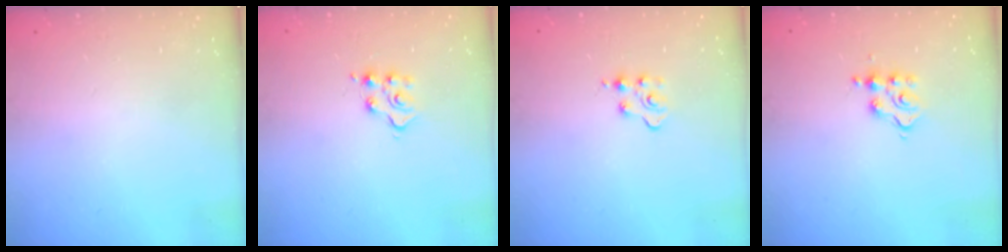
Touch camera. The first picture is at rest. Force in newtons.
{"total": 5.8, "press": 5.8, "slide": 0.2}
{"total": 3.0, "press": 3.0, "slide": 0.3}
{"total": 4.7, "press": 4.7, "slide": 0.5}